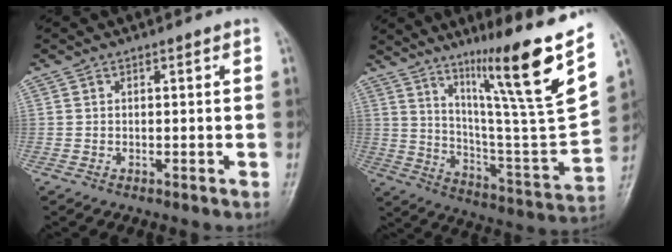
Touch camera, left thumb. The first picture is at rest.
{"total": 24.0, "force": [14.0, 1.2, 19.5], "torque": [-0.272, -0.067, 0.234]}